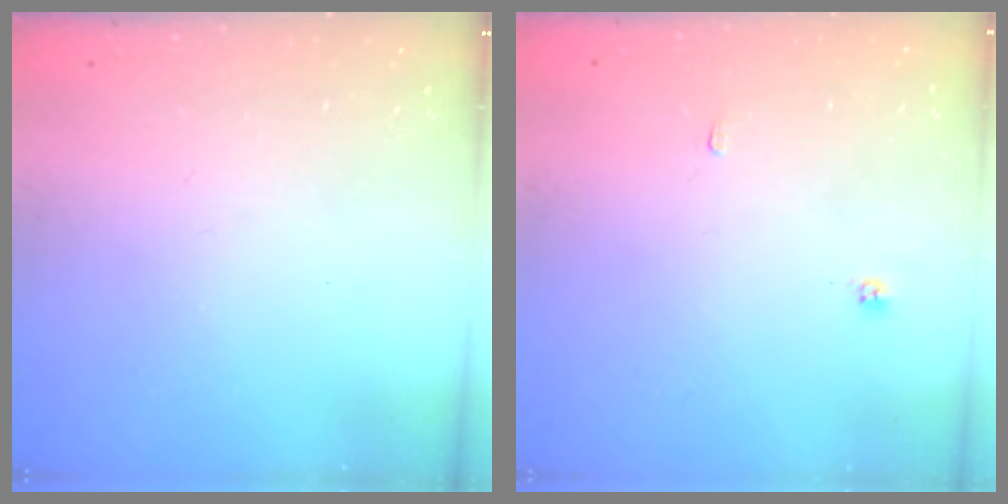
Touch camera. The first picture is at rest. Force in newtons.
{"total": 1.9, "press": 1.9, "slide": 0.2}